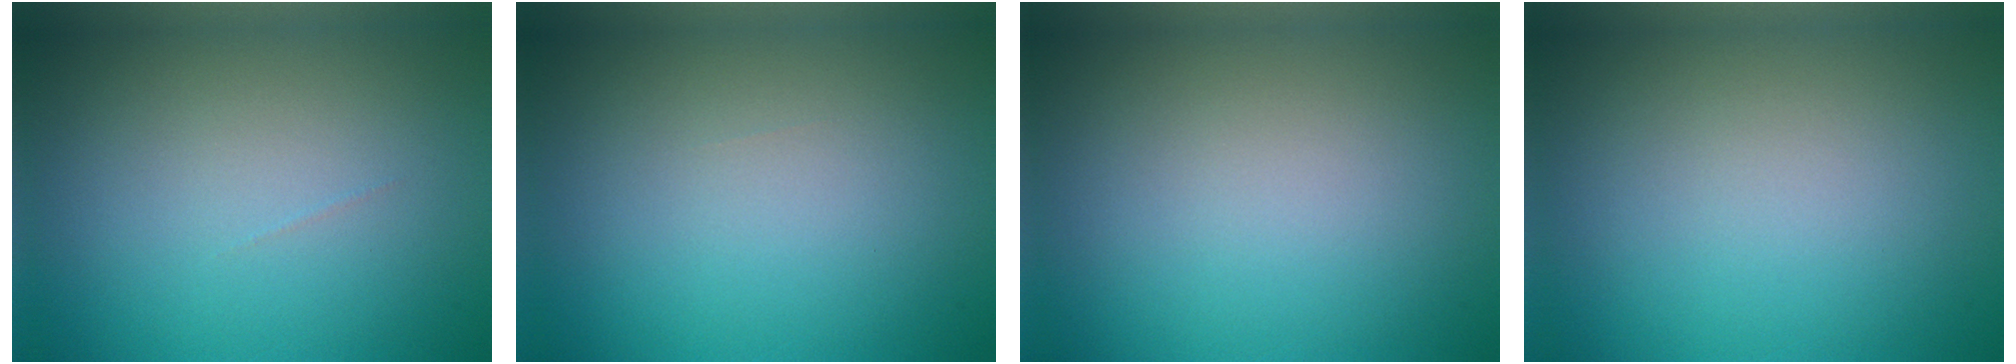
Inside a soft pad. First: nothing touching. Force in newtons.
{"total": 0.0}
{"total": 0.0}
{"total": 0.0}